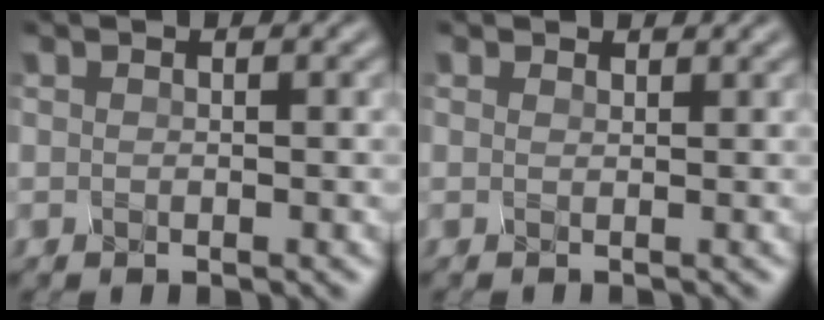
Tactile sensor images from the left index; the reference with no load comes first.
{"total": 0.7, "force": [0.5, -0.2, -0.5], "torque": [0.003, 0.006, 0.003]}